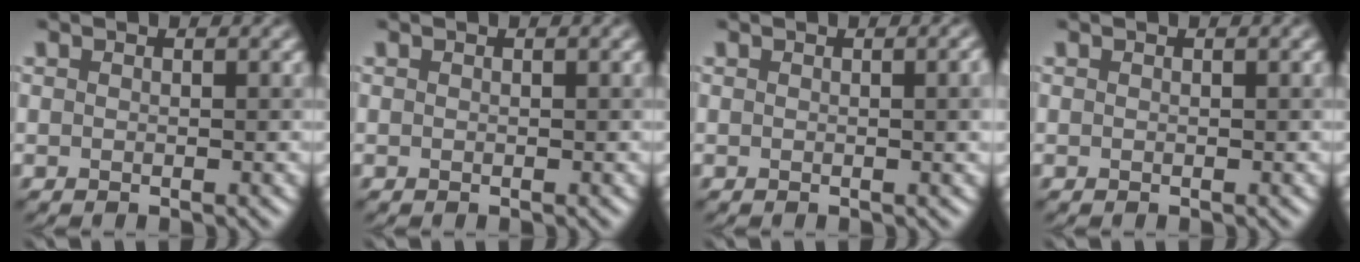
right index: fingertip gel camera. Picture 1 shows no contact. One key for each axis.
{"total": 0.0}
{"total": 2.7, "fx": 0.2, "fy": 1.0, "fz": 2.5, "tx": -0.011, "ty": 0.016, "tz": -0.003}
{"total": 0.0}